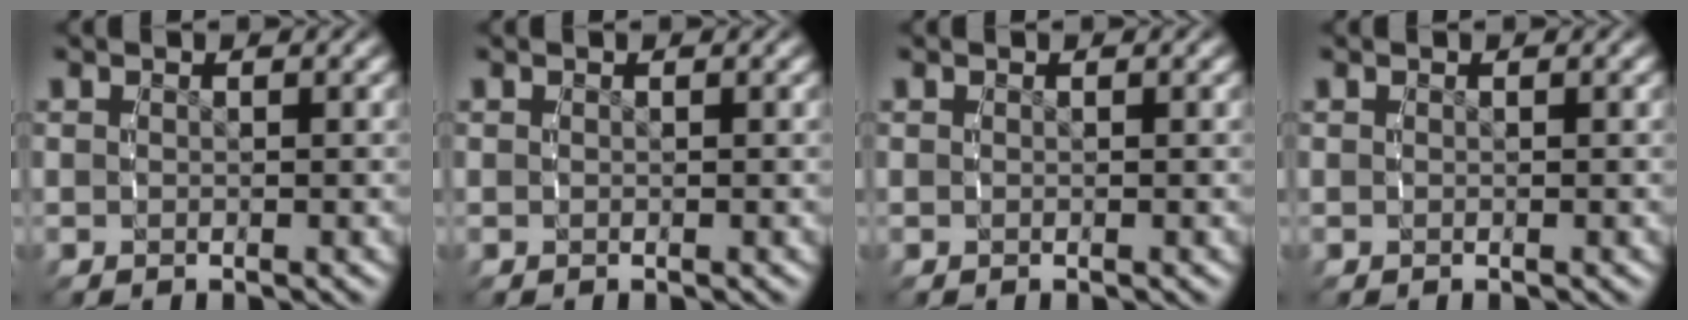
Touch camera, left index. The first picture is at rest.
{"total": 0.0}
{"total": 0.0}
{"total": 0.0}